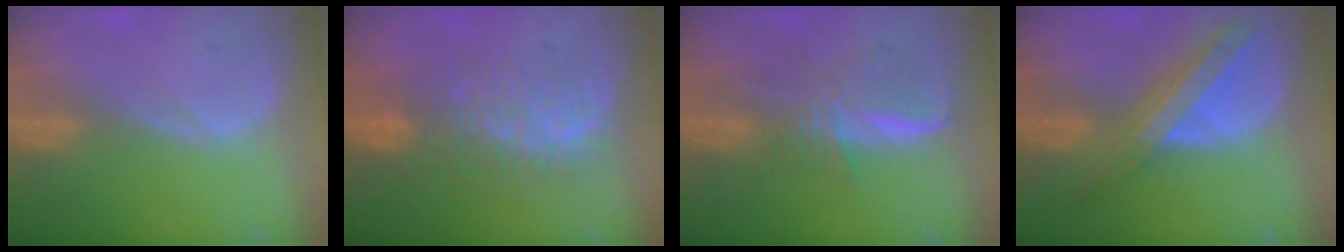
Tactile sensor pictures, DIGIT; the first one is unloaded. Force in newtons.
{"total": 7.8, "press": 7.6, "slide": 1.7}
{"total": 6.0, "press": 5.9, "slide": 0.8}
{"total": 8.7, "press": 7.5, "slide": 4.4}